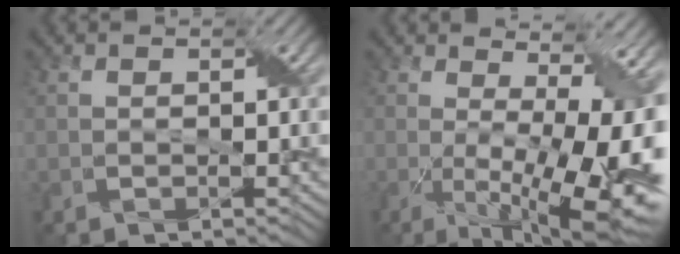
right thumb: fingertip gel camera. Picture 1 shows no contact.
{"total": 17.5, "force": [-1.3, 6.4, 16.2], "torque": [-0.197, -0.021, 0.000]}